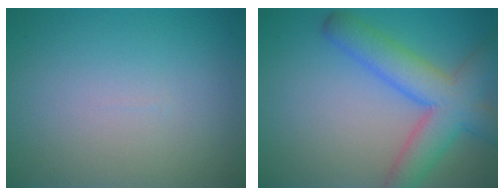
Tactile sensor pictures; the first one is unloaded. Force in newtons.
{"total": 7.1, "press": 7.1, "slide": 0.3}